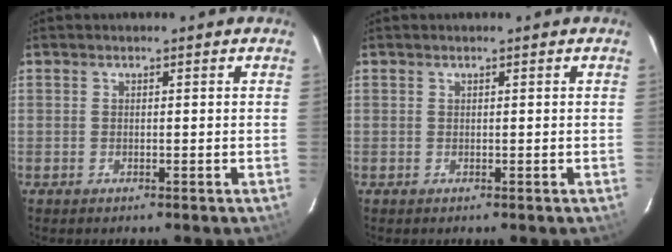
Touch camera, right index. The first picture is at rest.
{"total": 0.0}